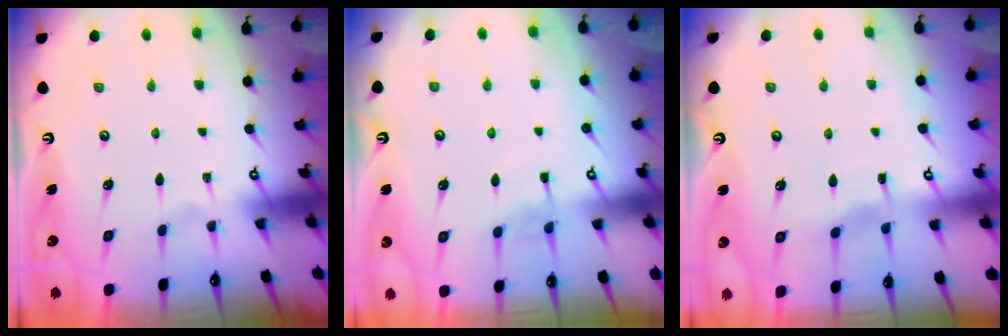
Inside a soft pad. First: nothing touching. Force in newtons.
{"total": 3.6, "press": 3.6, "slide": 0.6}
{"total": 4.1, "press": 4.1, "slide": 0.5}